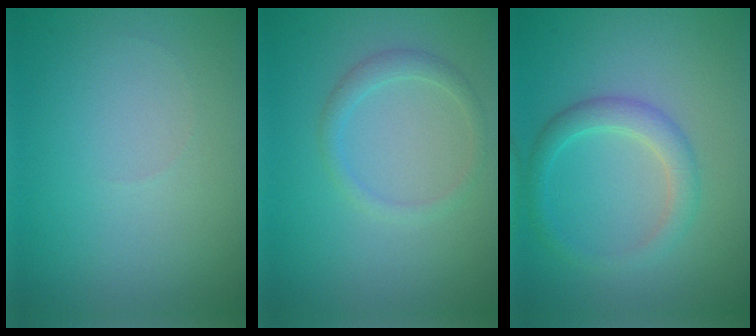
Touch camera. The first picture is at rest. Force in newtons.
{"total": 1.5, "press": 1.5, "slide": 0.1}
{"total": 2.7, "press": 2.7, "slide": 0.1}